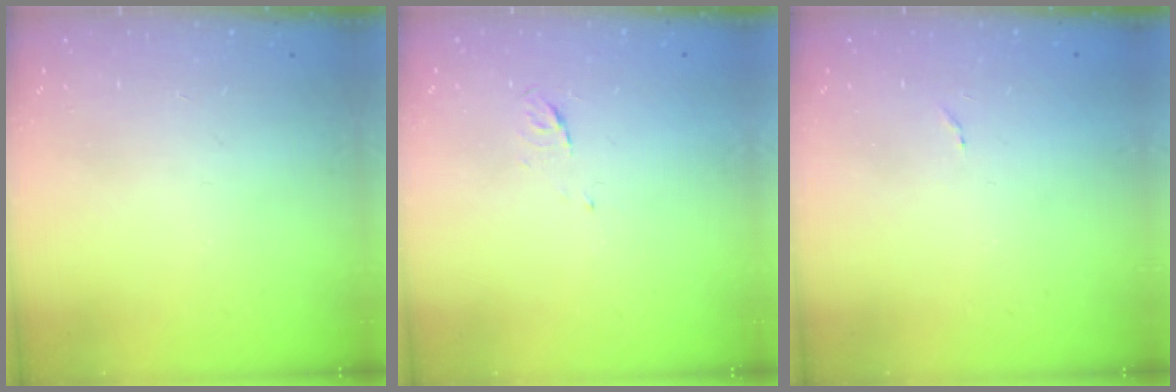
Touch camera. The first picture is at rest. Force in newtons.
{"total": 3.5, "press": 3.4, "slide": 0.8}
{"total": 5.0, "press": 5.0, "slide": 0.3}